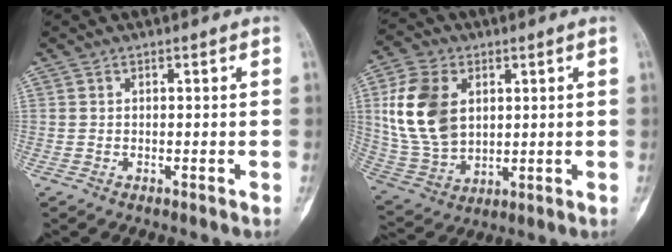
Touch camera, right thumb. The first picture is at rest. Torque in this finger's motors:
{"motor_torque": [-0.24, 0.79, 1.39, 0.36, 0.14]}